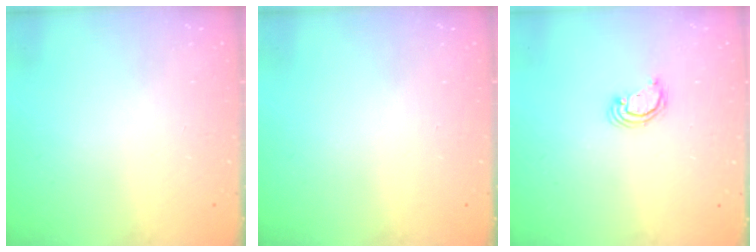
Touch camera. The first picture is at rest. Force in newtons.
{"total": 0.0}
{"total": 2.4, "press": 2.4, "slide": 0.3}